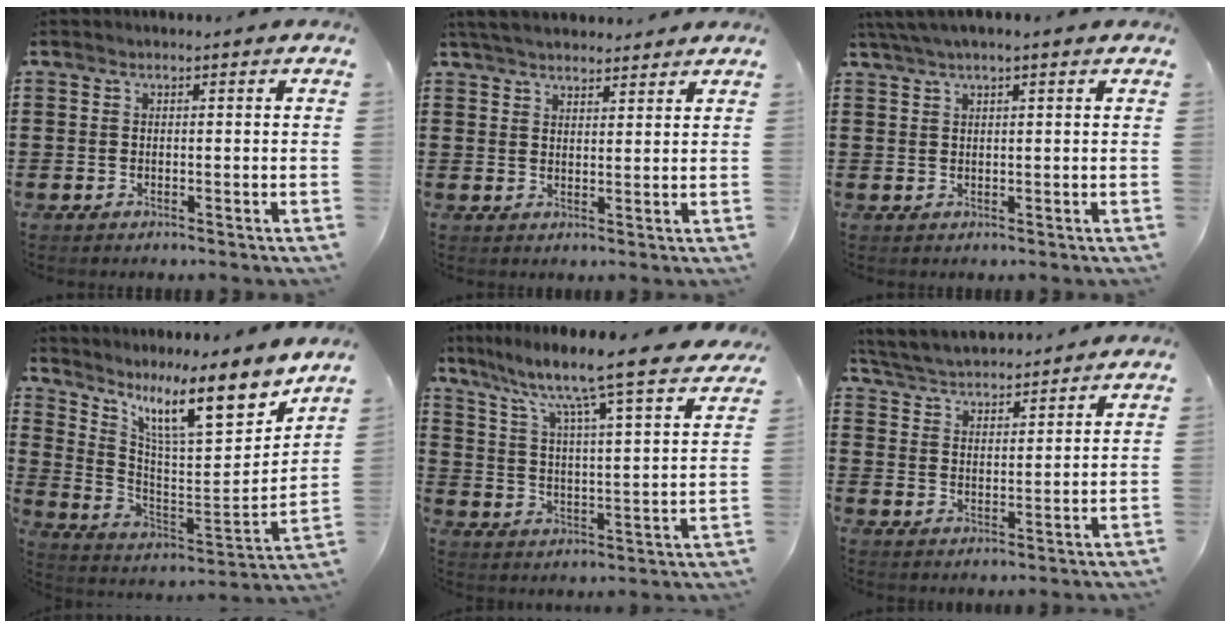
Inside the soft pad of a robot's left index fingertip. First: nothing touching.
{"total": 4.1, "force": [3.8, 0.6, 1.1], "torque": [-0.031, -0.005, 0.073]}
{"total": 2.4, "force": [1.7, 0.3, 1.7], "torque": [-0.036, 0.002, 0.031]}
{"total": 13.1, "force": [8.3, 2.7, 9.8], "torque": [-0.188, -0.046, 0.136]}
{"total": 8.2, "force": [6.8, -1.0, 4.4], "torque": [-0.103, -0.065, 0.102]}
{"total": 4.5, "force": [4.4, 0.6, 0.3], "torque": [-0.026, -0.022, 0.079]}